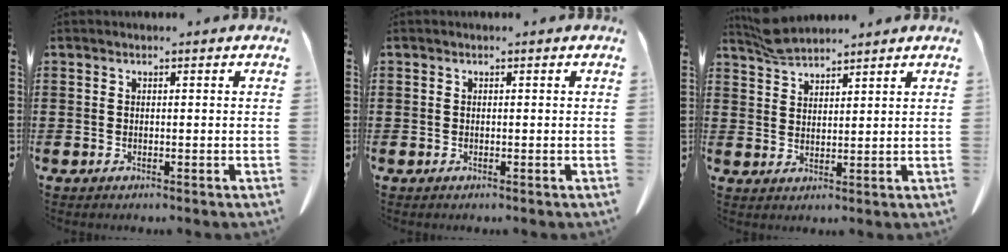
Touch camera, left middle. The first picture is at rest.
{"total": 0.0}
{"total": 3.8, "force": [3.5, 0.9, 1.0], "torque": [-0.031, -0.006, 0.068]}